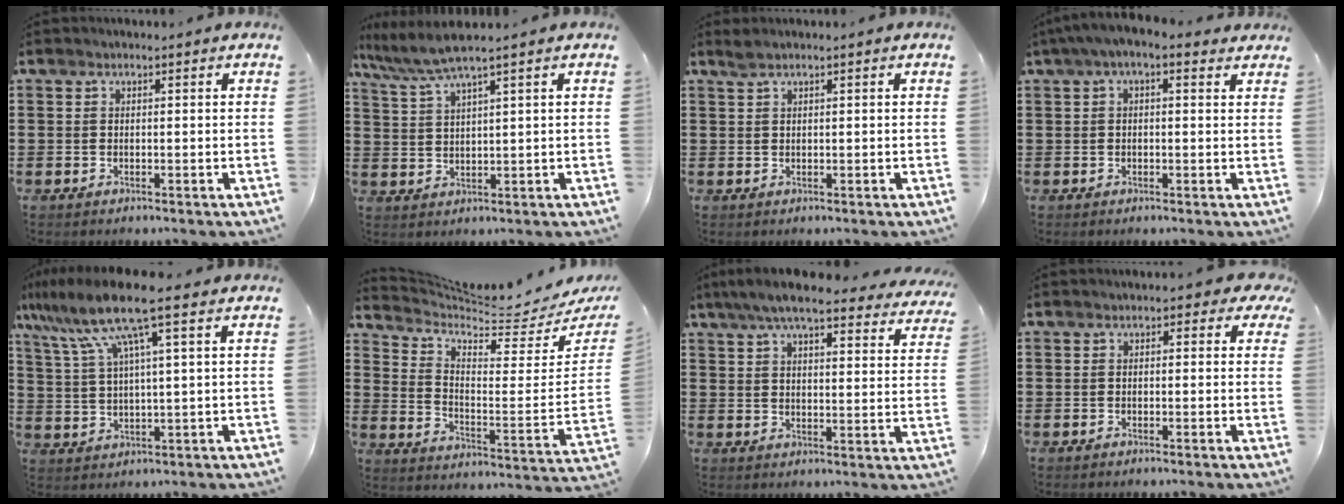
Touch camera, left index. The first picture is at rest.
{"total": 5.2, "force": [3.9, 0.0, 3.4], "torque": [-0.079, -0.010, 0.066]}
{"total": 1.1, "force": [0.8, 0.0, 0.8], "torque": [-0.017, 0.000, 0.016]}
{"total": 2.7, "force": [0.7, 1.1, 2.3], "torque": [-0.045, 0.007, 0.009]}
{"total": 11.0, "force": [6.4, 0.6, 8.9], "torque": [-0.212, -0.021, 0.102]}
{"total": 5.3, "force": [4.9, 1.0, 1.8], "torque": [-0.059, -0.048, 0.078]}
{"total": 7.9, "force": [6.9, 0.7, 3.7], "torque": [-0.094, -0.023, 0.124]}
{"total": 1.3, "force": [0.2, 0.8, 1.0], "torque": [-0.016, 0.004, -0.002]}